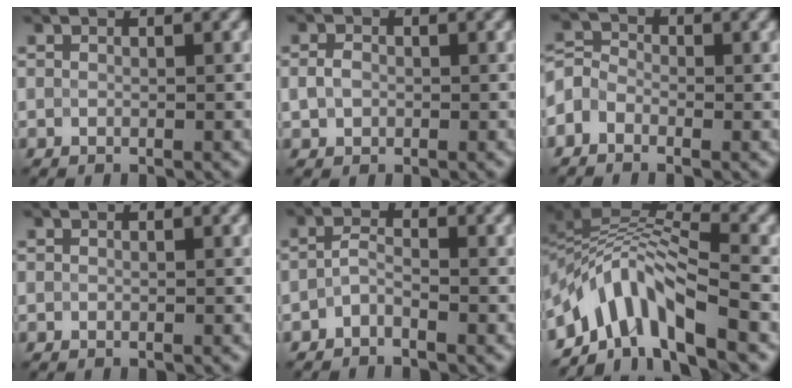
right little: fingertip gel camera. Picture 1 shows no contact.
{"total": 1.7, "force": [0.0, 1.4, 1.0], "torque": [-0.020, 0.000, -0.003]}
{"total": 2.4, "force": [-1.4, 1.8, 0.9], "torque": [-0.019, 0.004, -0.037]}
{"total": 0.0}
{"total": 1.4, "force": [-1.0, 0.5, 0.9], "torque": [-0.021, 0.003, -0.024]}
{"total": 7.3, "force": [-4.4, 3.2, 5.0], "torque": [-0.069, 0.009, -0.092]}